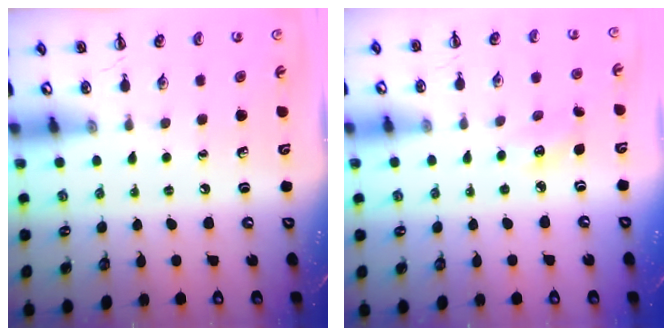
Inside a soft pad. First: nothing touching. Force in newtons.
{"total": 3.6, "press": 3.4, "slide": 0.9}